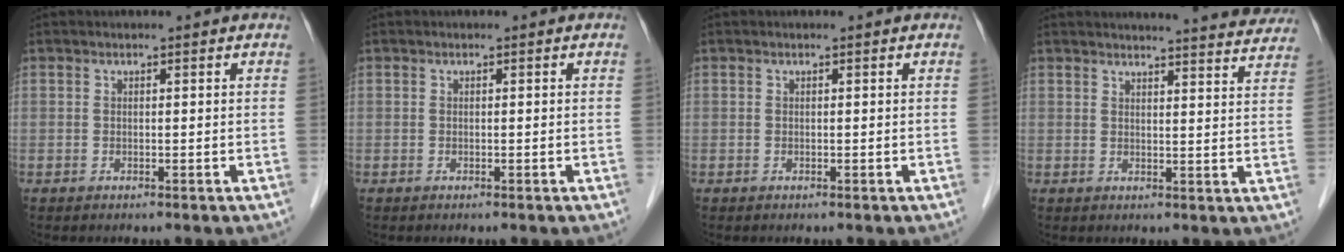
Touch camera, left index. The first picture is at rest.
{"total": 0.0}
{"total": 0.0}
{"total": 17.2, "force": [16.6, 1.3, 4.3], "torque": [-0.045, -0.049, 0.179]}